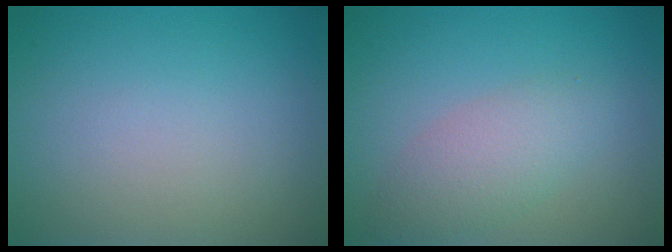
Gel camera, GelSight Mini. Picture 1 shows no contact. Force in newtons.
{"total": 3.4, "press": 3.4, "slide": 0.1}